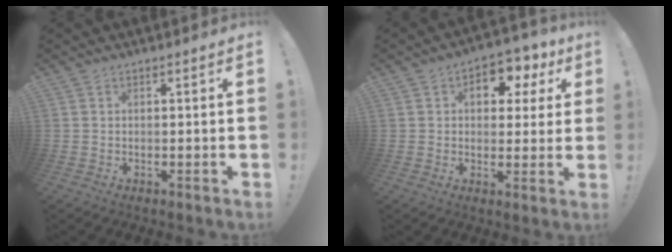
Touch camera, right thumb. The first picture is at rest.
{"total": 9.0, "force": [3.2, 6.2, 5.7], "torque": [-0.070, -0.010, 0.057]}